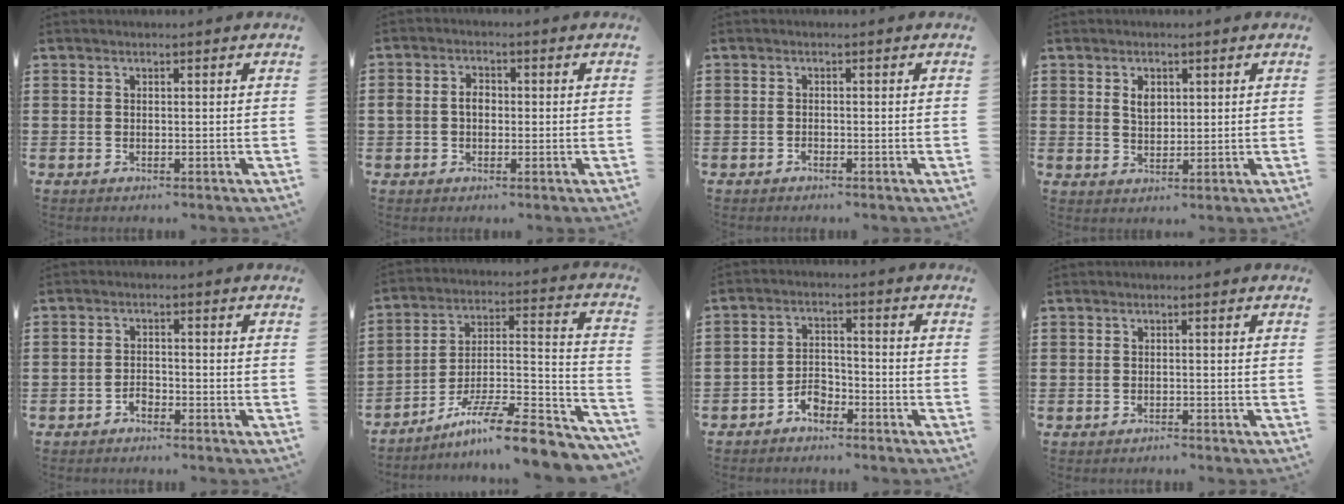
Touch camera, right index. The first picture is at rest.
{"total": 2.8, "force": [0.0, 2.1, 1.8], "torque": [-0.038, 0.009, -0.003]}
{"total": 0.6, "force": [-0.6, 0.3, 0.1], "torque": [-0.003, 0.001, -0.012]}
{"total": 2.6, "force": [1.0, 1.7, 1.7], "torque": [-0.031, 0.003, 0.016]}
{"total": 1.8, "force": [-1.5, 0.9, 0.4], "torque": [-0.013, 0.001, -0.032]}
{"total": 11.3, "force": [-8.5, 1.0, 7.3], "torque": [-0.108, 0.015, -0.157]}
{"total": 3.6, "force": [-2.8, 1.8, 1.2], "torque": [-0.026, 0.010, -0.057]}
{"total": 0.9, "force": [-0.9, 0.1, 0.0], "torque": [-0.003, 0.000, -0.020]}